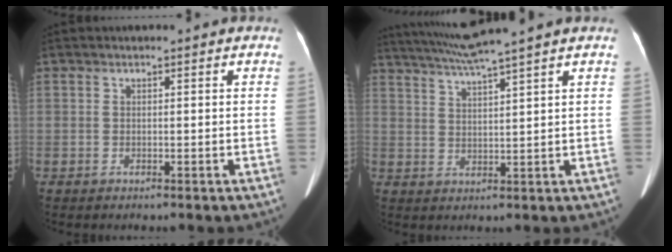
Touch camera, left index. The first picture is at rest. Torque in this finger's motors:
{"motor_torque": [0.48, -0.50, 0.33, 0.11]}